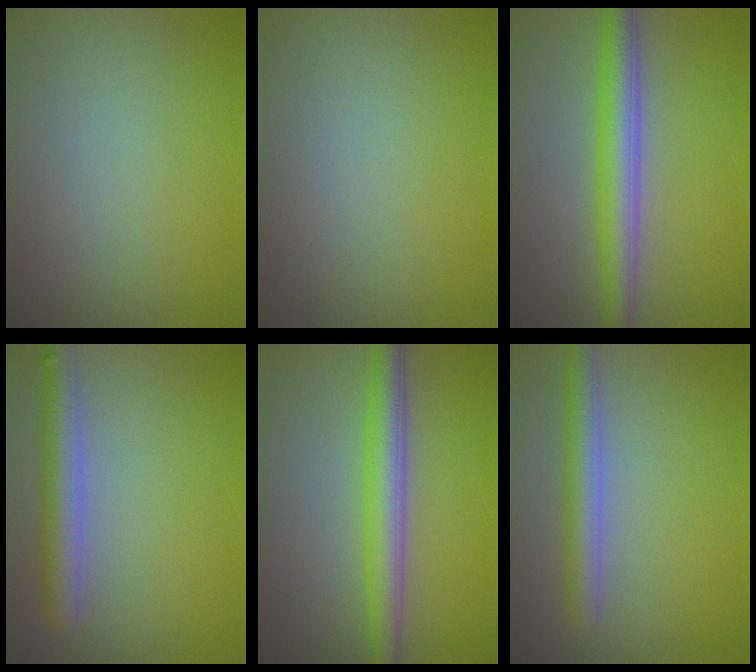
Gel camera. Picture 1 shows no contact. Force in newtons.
{"total": 0.0}
{"total": 4.6, "press": 4.6, "slide": 0.1}
{"total": 3.8, "press": 3.8, "slide": 0.3}
{"total": 4.1, "press": 4.1, "slide": 0.1}
{"total": 3.0, "press": 3.0, "slide": 0.1}